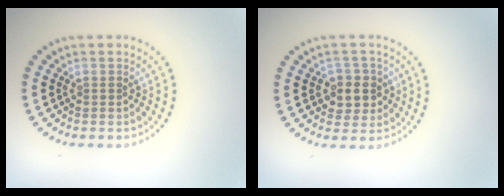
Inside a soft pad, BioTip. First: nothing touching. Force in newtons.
{"total": 2.8, "press": 2.6, "slide": 0.9}